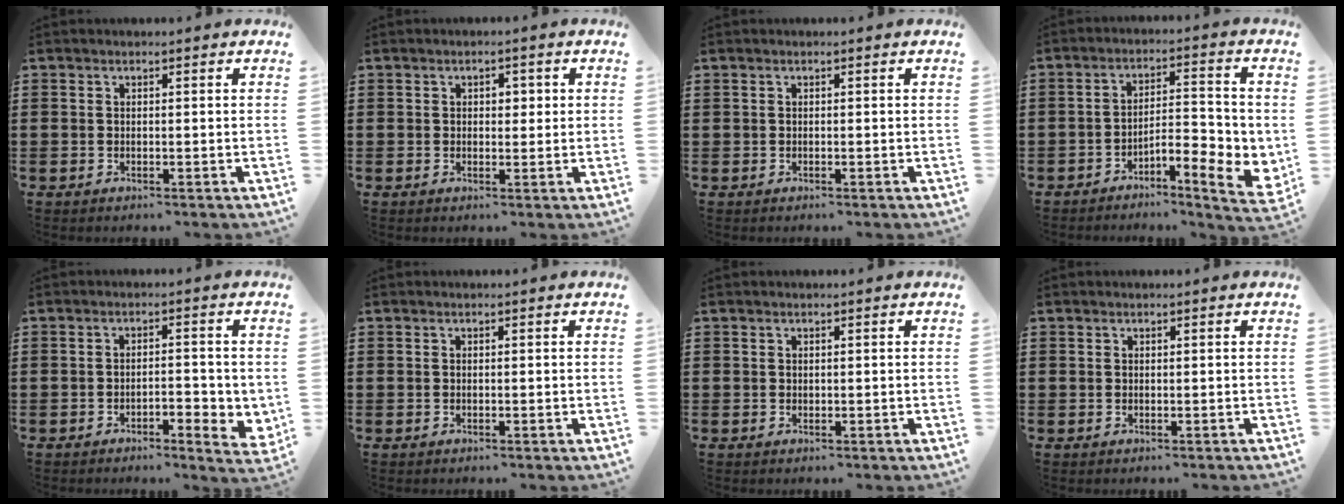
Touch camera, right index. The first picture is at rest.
{"total": 1.7, "force": [0.3, 1.1, 1.2], "torque": [-0.016, 0.005, 0.001]}
{"total": 0.0}
{"total": 6.0, "force": [-3.0, 1.9, 4.8], "torque": [-0.067, -0.011, -0.056]}
{"total": 3.8, "force": [-1.5, 1.3, 3.2], "torque": [-0.043, 0.000, -0.028]}
{"total": 0.0}
{"total": 0.0}
{"total": 0.0}